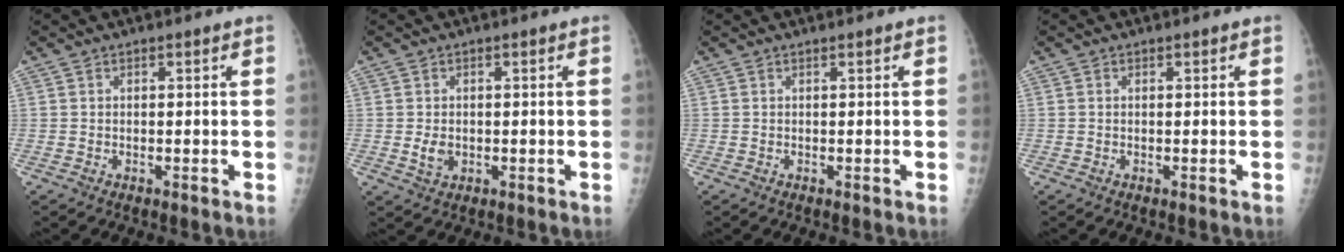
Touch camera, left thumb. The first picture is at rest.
{"total": 3.0, "force": [-0.4, 2.3, 2.0], "torque": [-0.027, -0.001, -0.002]}
{"total": 0.0}
{"total": 0.0}